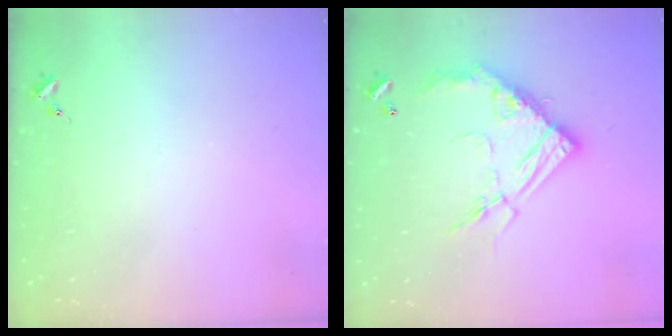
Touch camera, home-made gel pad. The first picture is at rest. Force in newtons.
{"total": 17.2, "press": 17.1, "slide": 1.4}